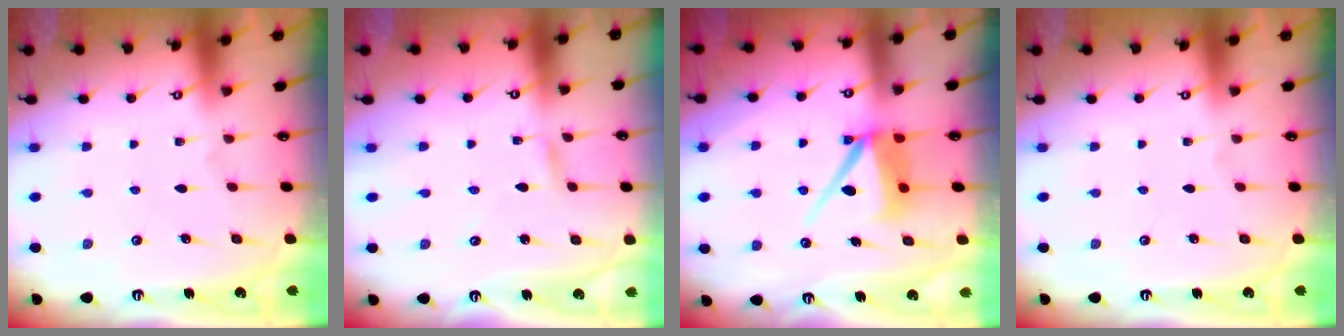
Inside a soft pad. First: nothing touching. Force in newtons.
{"total": 2.3, "press": 2.3, "slide": 0.2}
{"total": 8.5, "press": 8.5, "slide": 1.0}
{"total": 0.0}